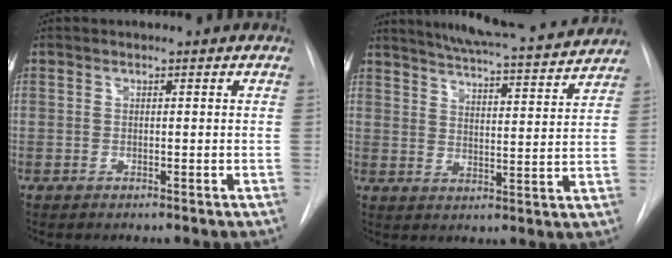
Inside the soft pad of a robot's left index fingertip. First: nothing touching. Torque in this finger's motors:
{"motor_torque": [1.01, -1.12, 0.32, 0.07]}